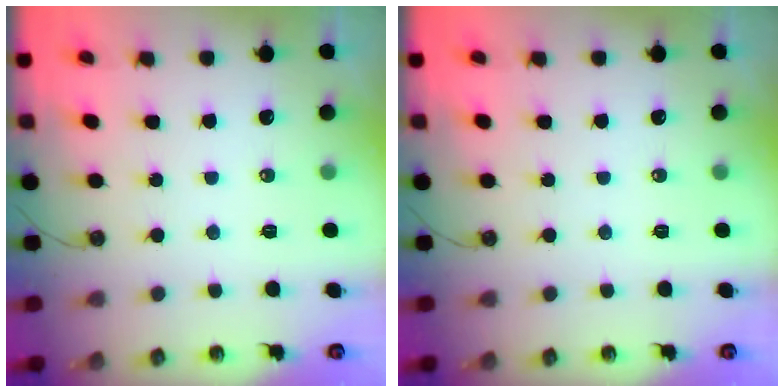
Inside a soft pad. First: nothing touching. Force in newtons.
{"total": 0.0}